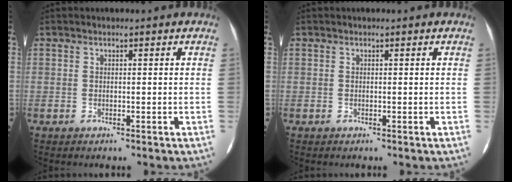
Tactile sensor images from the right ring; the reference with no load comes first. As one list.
[{"total": 0.0}]